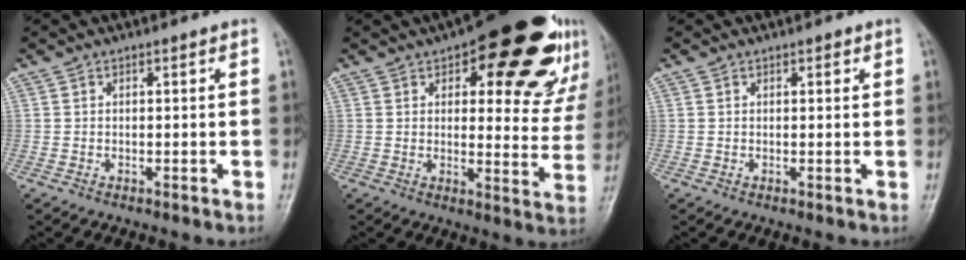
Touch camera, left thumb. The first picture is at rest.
{"total": 22.1, "force": [11.7, 9.2, 16.3], "torque": [-0.154, -0.030, 0.146]}
{"total": 1.2, "force": [0.6, 0.7, 0.8], "torque": [-0.002, 0.000, 0.005]}